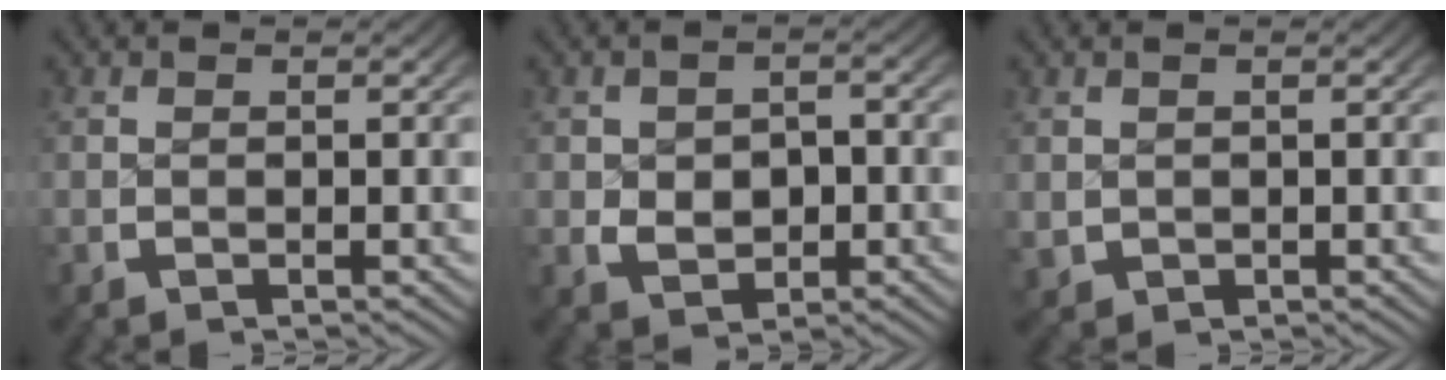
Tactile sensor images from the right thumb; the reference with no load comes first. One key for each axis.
{"total": 3.4, "fx": -0.4, "fy": 2.6, "fz": 2.2, "tx": -0.041, "ty": -0.020, "tz": 0.007}
{"total": 1.6, "fx": 0.0, "fy": 1.5, "fz": 0.5, "tx": -0.018, "ty": -0.013, "tz": 0.012}